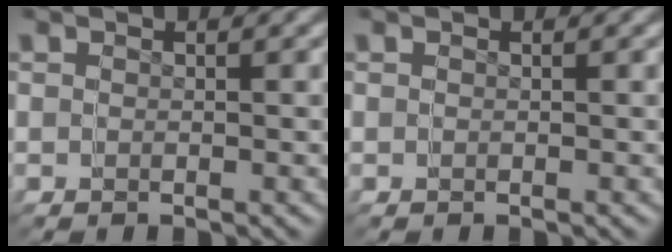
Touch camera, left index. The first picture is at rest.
{"total": 0.0}